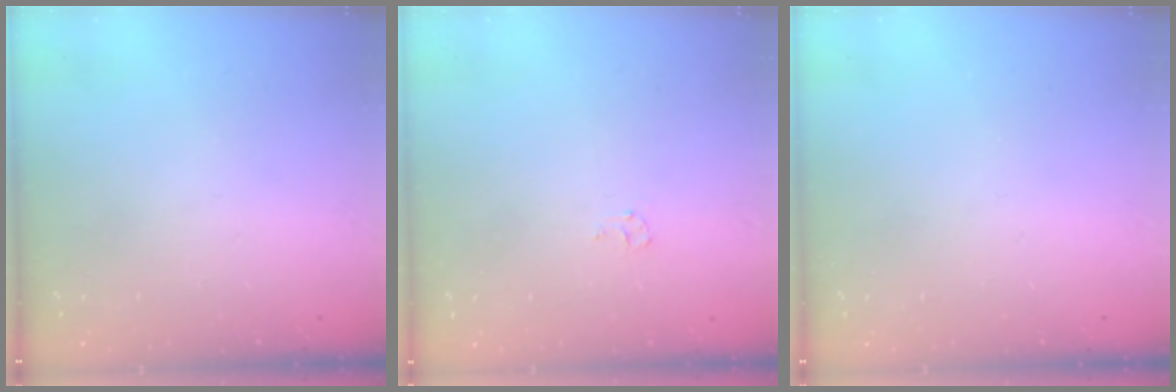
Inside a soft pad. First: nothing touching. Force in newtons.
{"total": 4.1, "press": 4.1, "slide": 0.4}
{"total": 0.0}